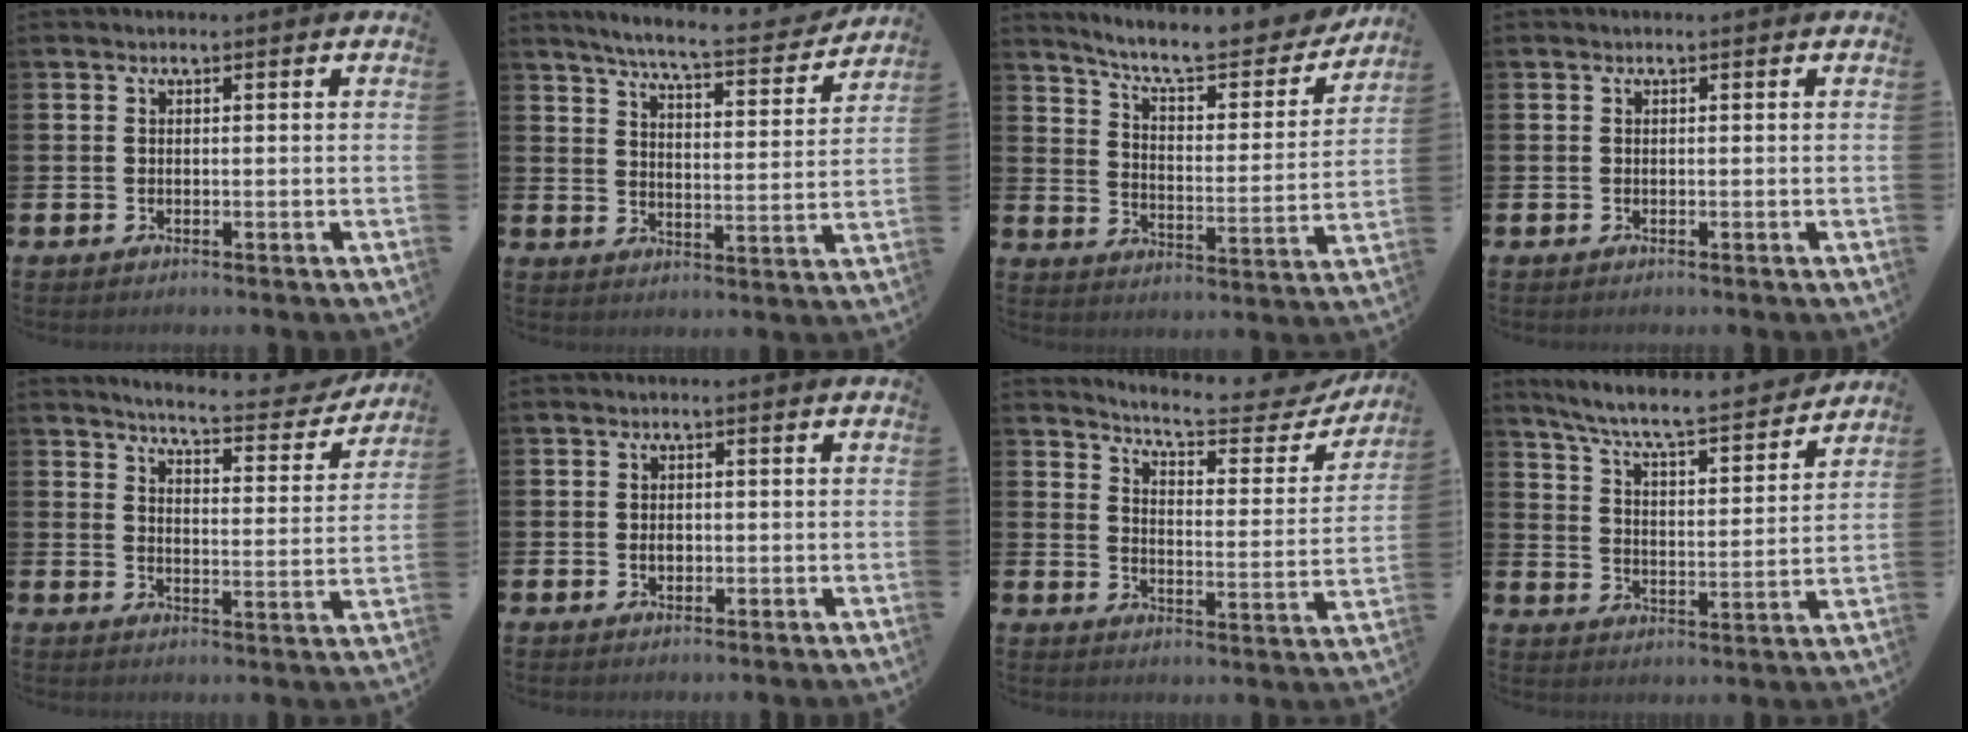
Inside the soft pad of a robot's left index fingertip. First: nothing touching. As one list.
[{"total": 6.6, "force": [6.2, 0.1, 2.4], "torque": [-0.065, -0.044, 0.101]}, {"total": 9.1, "force": [8.2, 1.9, 3.5], "torque": [-0.089, -0.056, 0.138]}, {"total": 0.0}, {"total": 5.3, "force": [5.2, 0.4, 1.4], "torque": [-0.036, -0.040, 0.082]}, {"total": 1.6, "force": [-0.1, 1.2, 1.0], "torque": [-0.008, 0.003, -0.007]}, {"total": 6.4, "force": [6.1, 0.8, 1.9], "torque": [-0.053, -0.048, 0.098]}, {"total": 7.6, "force": [7.1, 0.6, 2.8], "torque": [-0.079, -0.055, 0.117]}]